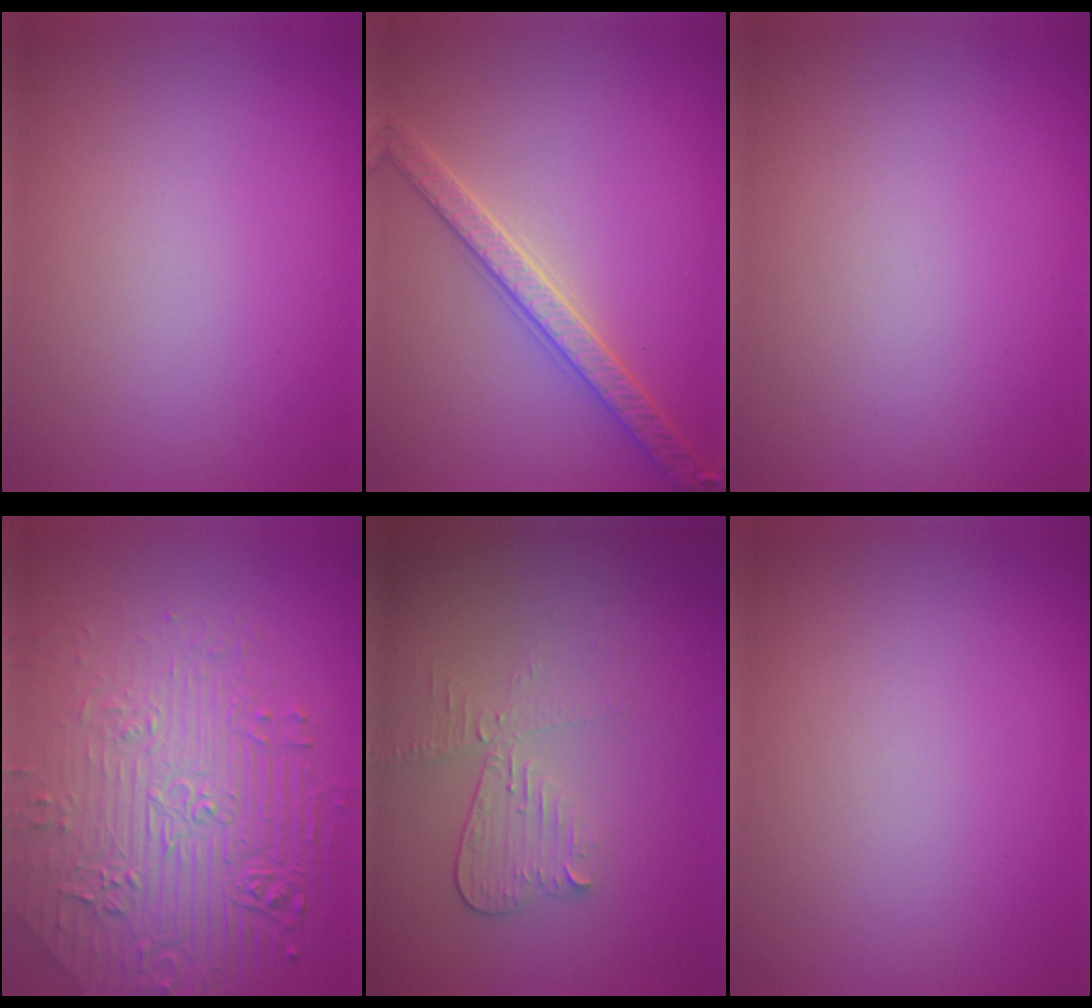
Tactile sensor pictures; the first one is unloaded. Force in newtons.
{"total": 3.6, "press": 3.5, "slide": 0.7}
{"total": 0.0}
{"total": 8.6, "press": 6.0, "slide": 6.1}
{"total": 3.0, "press": 2.6, "slide": 1.5}
{"total": 0.0}